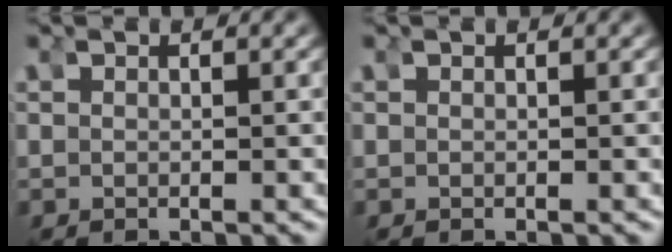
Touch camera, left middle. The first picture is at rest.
{"total": 0.0}